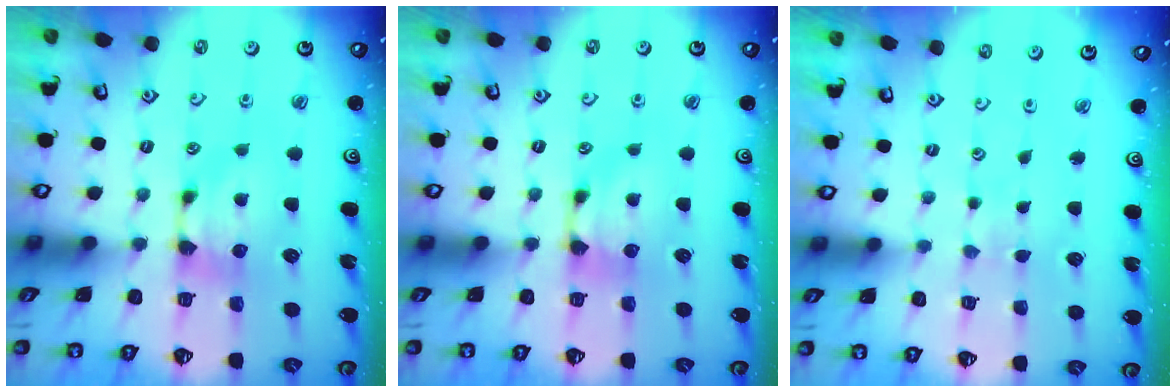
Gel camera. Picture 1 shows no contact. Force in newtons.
{"total": 0.6, "press": 0.1, "slide": 0.6}
{"total": 5.3, "press": 5.3, "slide": 0.1}